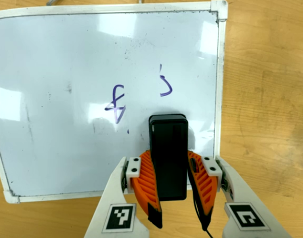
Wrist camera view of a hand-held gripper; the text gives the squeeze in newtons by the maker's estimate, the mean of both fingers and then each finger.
{"total": 8.5, "left": 7.1, "right": 10.0}